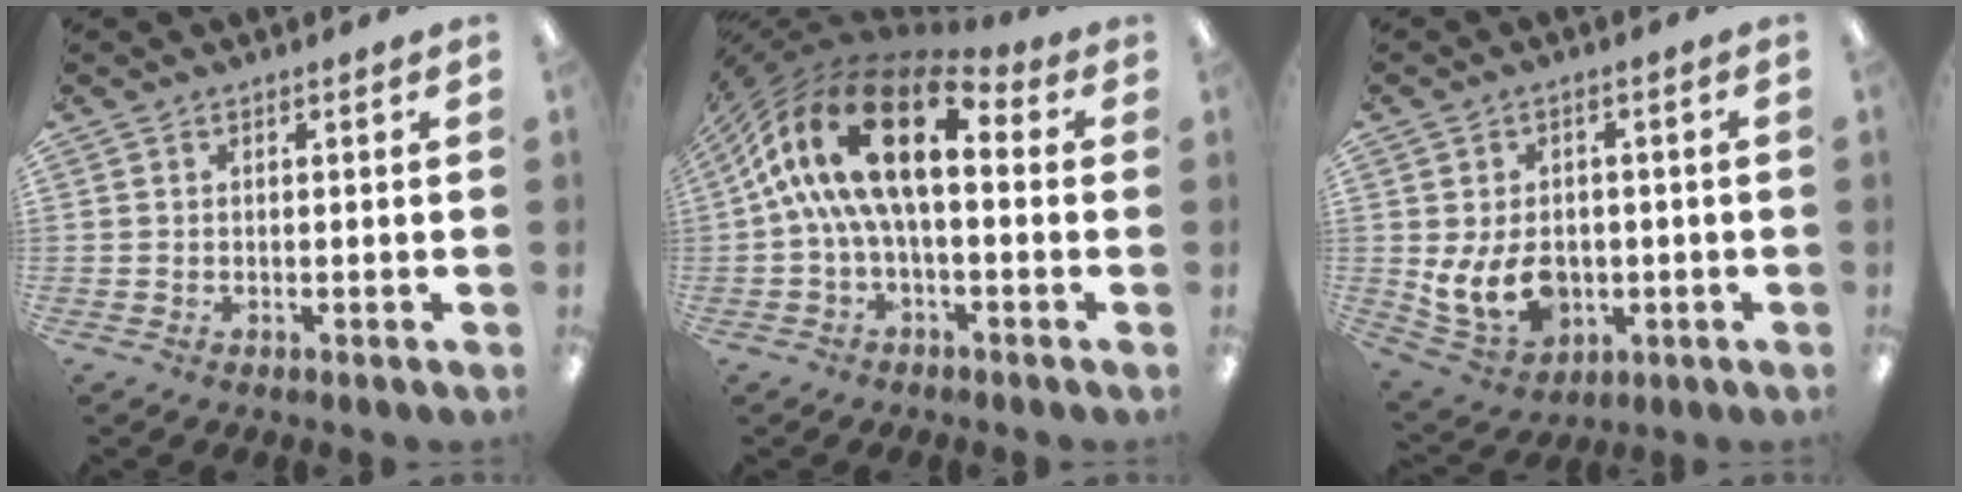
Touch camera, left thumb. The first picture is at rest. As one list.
[{"total": 20.7, "force": [5.6, 9.4, 17.5], "torque": [-0.340, -0.024, 0.096]}, {"total": 10.2, "force": [-1.7, 7.7, 6.5], "torque": [-0.134, 0.007, -0.027]}]